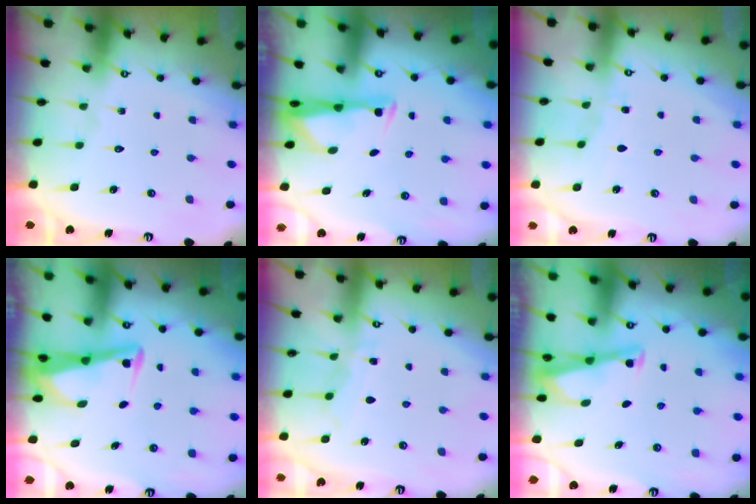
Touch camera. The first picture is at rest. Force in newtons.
{"total": 2.8, "press": 2.8, "slide": 0.4}
{"total": 2.5, "press": 2.5, "slide": 0.3}
{"total": 3.8, "press": 3.8, "slide": 0.4}
{"total": 5.1, "press": 5.1, "slide": 0.5}
{"total": 2.8, "press": 2.8, "slide": 0.3}